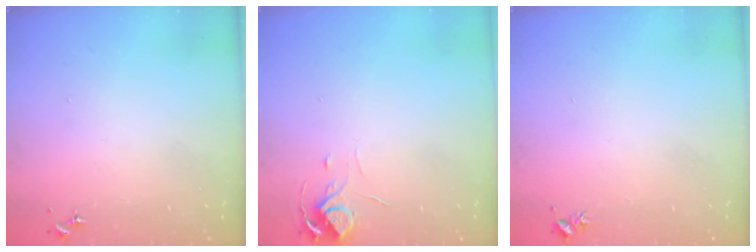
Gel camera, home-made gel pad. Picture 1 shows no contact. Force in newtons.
{"total": 5.7, "press": 5.7, "slide": 0.4}
{"total": 3.1, "press": 3.1, "slide": 0.2}